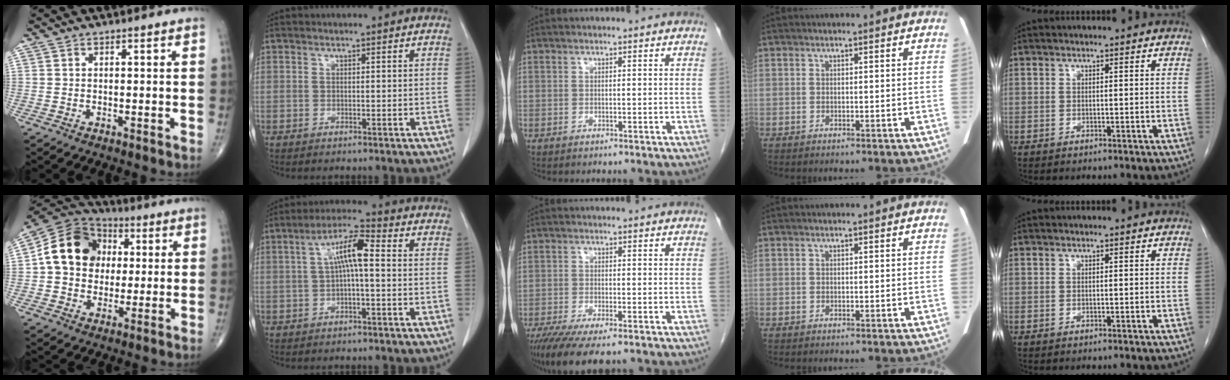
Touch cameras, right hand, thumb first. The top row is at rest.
{"thumb": {"total": 14.7, "force": [1.8, 12.2, 8.0], "torque": [-0.115, 0.019, 0.022]}, "index": {"total": 6.9, "force": [0.6, 1.2, 6.8], "torque": [-0.129, 0.024, 0.008]}, "middle": {"total": 9.0, "force": [-6.7, 1.7, 5.7], "torque": [-0.089, -0.019, -0.109]}}